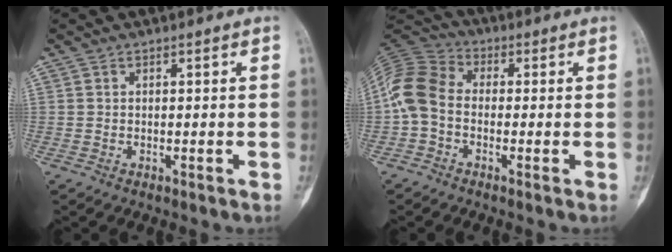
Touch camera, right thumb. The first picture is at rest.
{"total": 9.8, "force": [-1.2, 7.2, 6.6], "torque": [-0.130, 0.026, -0.041]}